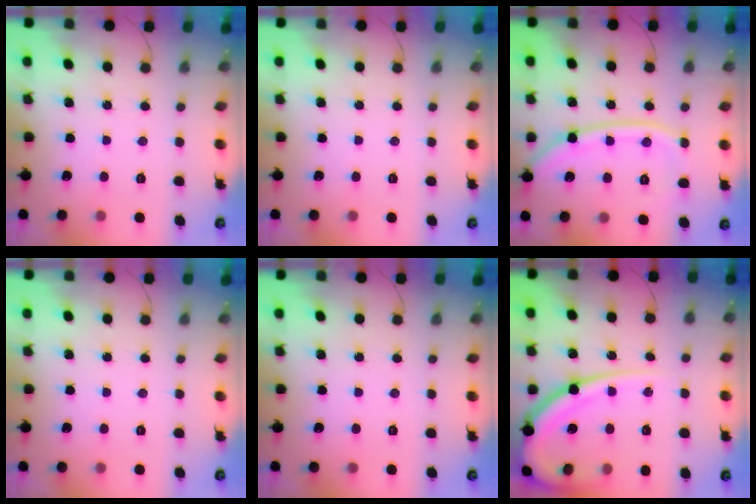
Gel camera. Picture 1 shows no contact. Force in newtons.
{"total": 0.0}
{"total": 12.8, "press": 12.8, "slide": 0.9}
{"total": 0.0}
{"total": 0.0}
{"total": 18.1, "press": 18.1, "slide": 1.6}